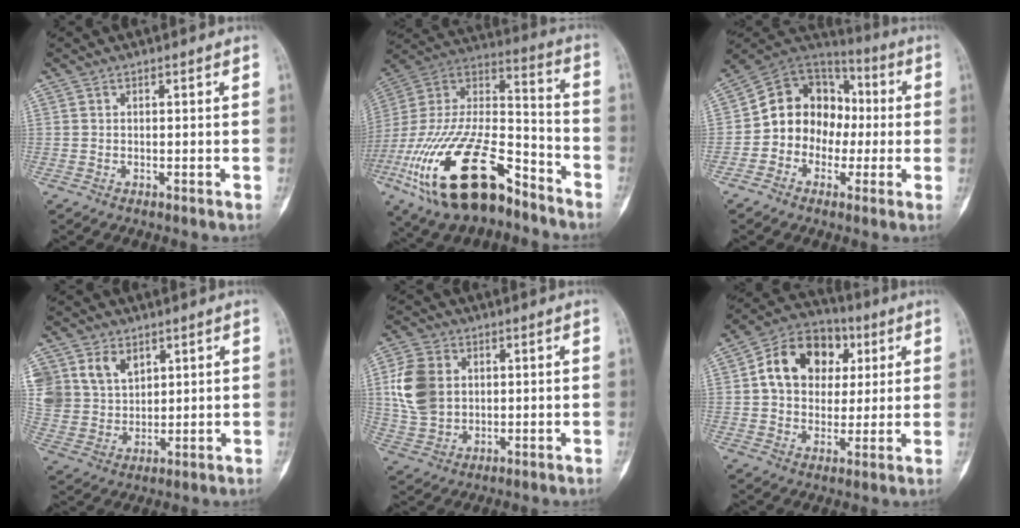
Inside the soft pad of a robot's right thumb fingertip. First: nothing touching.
{"total": 30.0, "force": [-17.0, 13.4, 20.8], "torque": [-0.438, 0.043, -0.300]}
{"total": 14.1, "force": [-1.3, 11.9, 7.4], "torque": [-0.073, 0.042, -0.033]}
{"total": 12.1, "force": [5.7, 9.1, 5.5], "torque": [-0.096, -0.011, 0.124]}
{"total": 11.1, "force": [2.0, 8.5, 6.9], "torque": [-0.131, -0.003, 0.043]}
{"total": 15.2, "force": [3.5, 11.7, 9.0], "torque": [-0.116, 0.008, 0.050]}